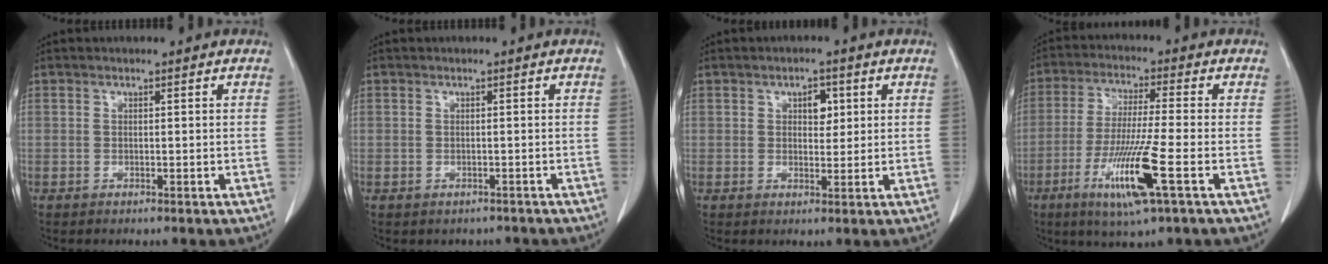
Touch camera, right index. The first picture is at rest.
{"total": 2.2, "force": [-1.6, 1.5, 0.0], "torque": [-0.002, 0.004, -0.022]}
{"total": 3.0, "force": [1.1, 1.8, 2.2], "torque": [-0.029, 0.003, 0.015]}
{"total": 11.6, "force": [-4.6, -0.4, 10.7], "torque": [-0.213, -0.026, -0.088]}